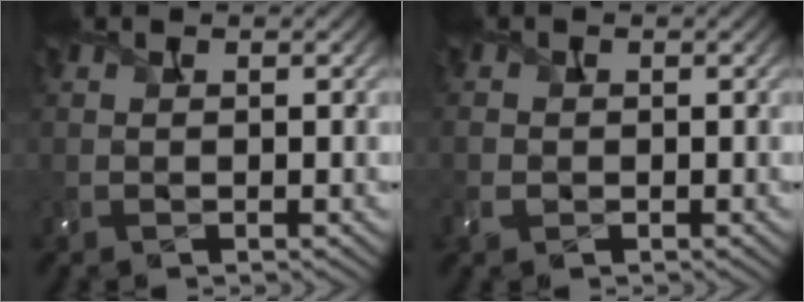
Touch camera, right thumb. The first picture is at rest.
{"total": 2.0, "force": [-0.6, 1.6, 1.0], "torque": [-0.032, -0.007, -0.017]}